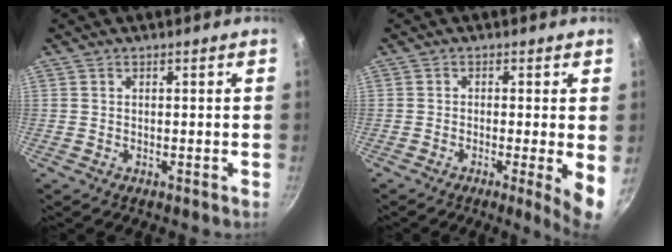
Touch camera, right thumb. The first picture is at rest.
{"total": 6.1, "force": [-1.0, 0.6, 6.0], "torque": [-0.078, -0.007, -0.016]}